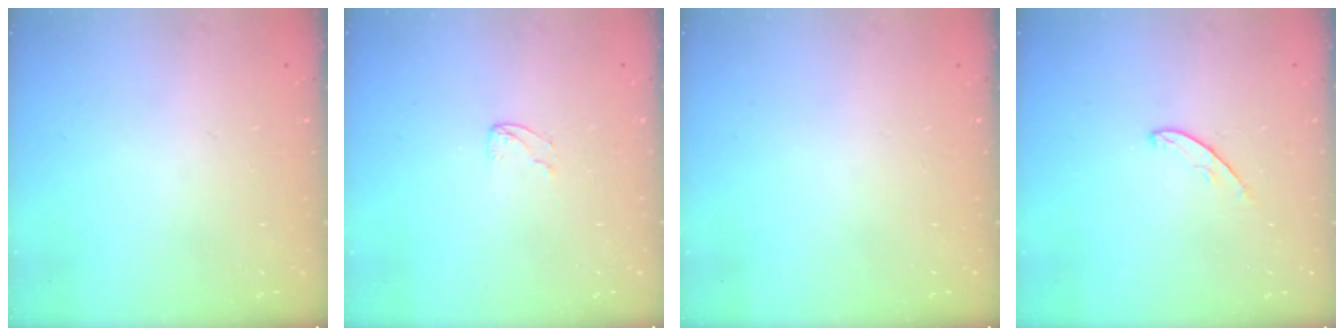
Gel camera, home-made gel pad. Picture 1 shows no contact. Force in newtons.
{"total": 3.8, "press": 3.8, "slide": 0.3}
{"total": 0.0}
{"total": 3.9, "press": 3.9, "slide": 0.3}